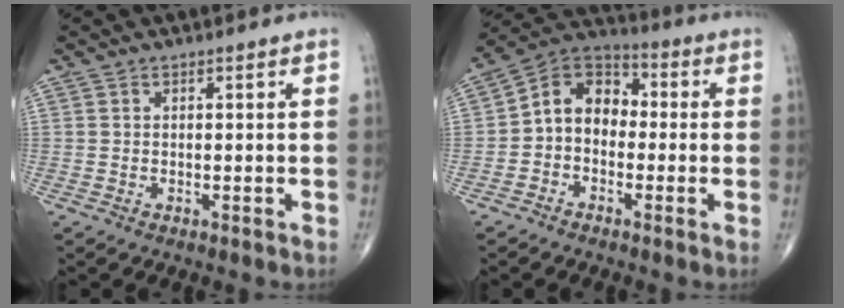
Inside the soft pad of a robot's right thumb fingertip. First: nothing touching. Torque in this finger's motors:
{"motor_torque": [0.07, 0.33, 0.36, -0.24, 0.06]}